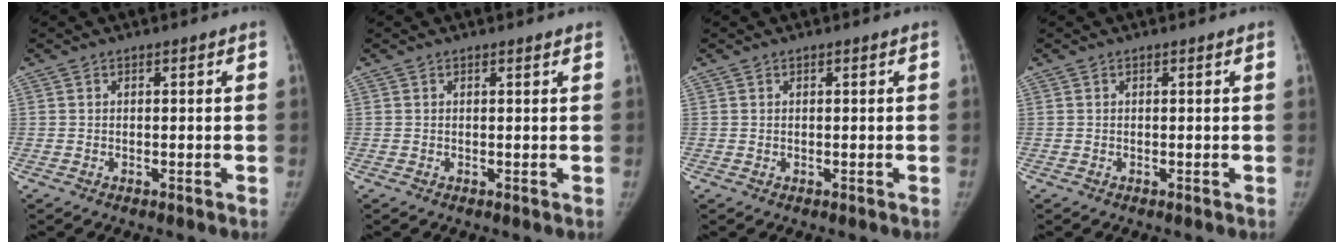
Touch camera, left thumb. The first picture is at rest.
{"total": 0.8, "force": [0.7, 0.0, 0.4], "torque": [-0.007, -0.001, 0.011]}
{"total": 0.0}
{"total": 0.0}